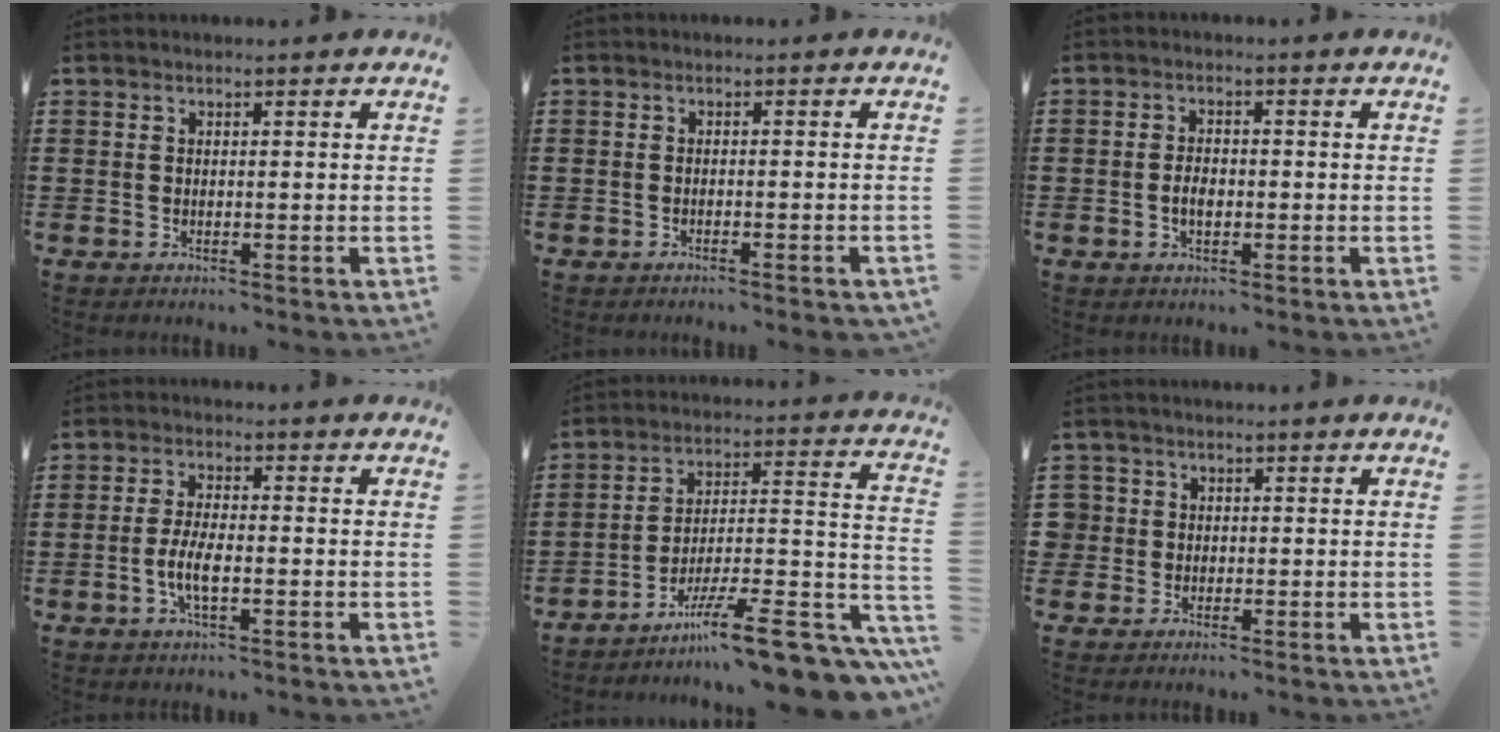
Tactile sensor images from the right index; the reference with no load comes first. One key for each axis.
{"total": 0.9, "fx": -0.8, "fy": -0.1, "fz": 0.4, "tx": -0.008, "ty": -0.002, "tz": -0.016}
{"total": 2.7, "fx": -0.6, "fy": 1.5, "fz": 2.1, "tx": -0.048, "ty": 0.001, "tz": -0.014}
{"total": 4.6, "fx": -1.3, "fy": 1.4, "fz": 4.2, "tx": -0.100, "ty": -0.004, "tz": -0.032}
{"total": 14.3, "fx": -9.9, "fy": 2.7, "fz": 10.0, "tx": -0.127, "ty": 0.024, "tz": -0.170}
{"total": 2.2, "fx": 0.0, "fy": 2.2, "fz": 0.2, "tx": -0.016, "ty": 0.008, "tz": -0.002}